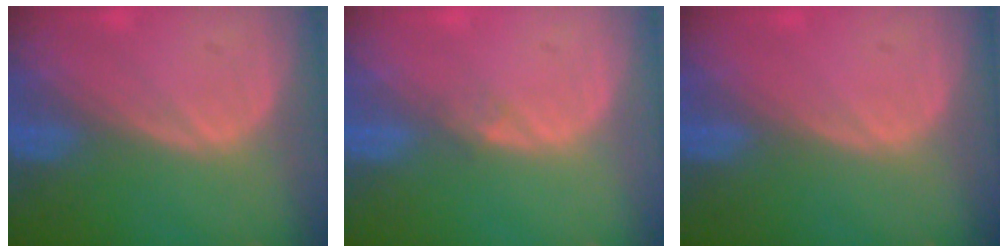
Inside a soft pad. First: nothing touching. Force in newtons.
{"total": 0.8, "press": 0.8, "slide": 0.0}
{"total": 0.0}